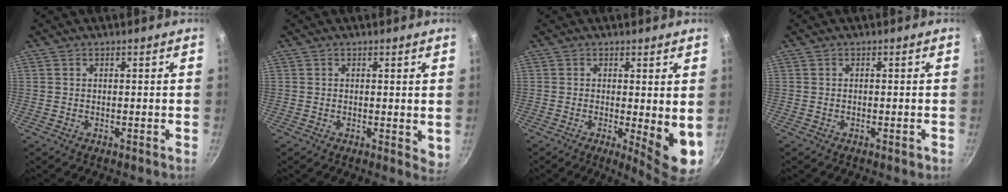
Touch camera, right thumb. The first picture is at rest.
{"total": 2.8, "force": [0.6, 1.5, 2.2], "torque": [-0.024, -0.005, 0.007]}
{"total": 7.8, "force": [-0.2, 2.2, 7.5], "torque": [-0.095, -0.020, 0.001]}
{"total": 0.8, "force": [-0.4, 0.4, 0.6], "torque": [-0.011, 0.004, -0.006]}